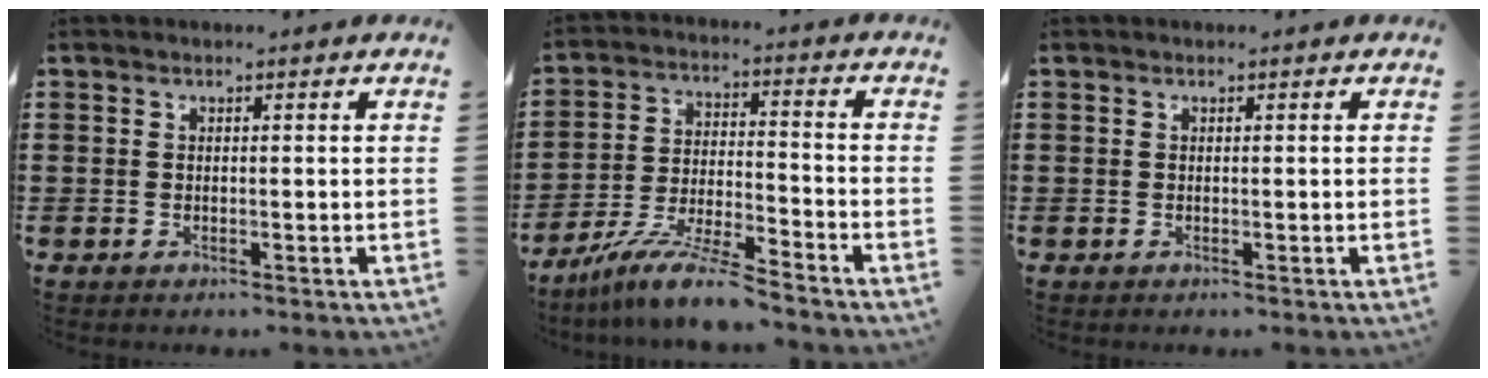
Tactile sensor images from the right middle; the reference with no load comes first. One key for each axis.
{"total": 9.3, "fx": -8.2, "fy": 0.1, "fz": 4.4, "tx": -0.084, "ty": 0.004, "tz": -0.161}
{"total": 0.0}